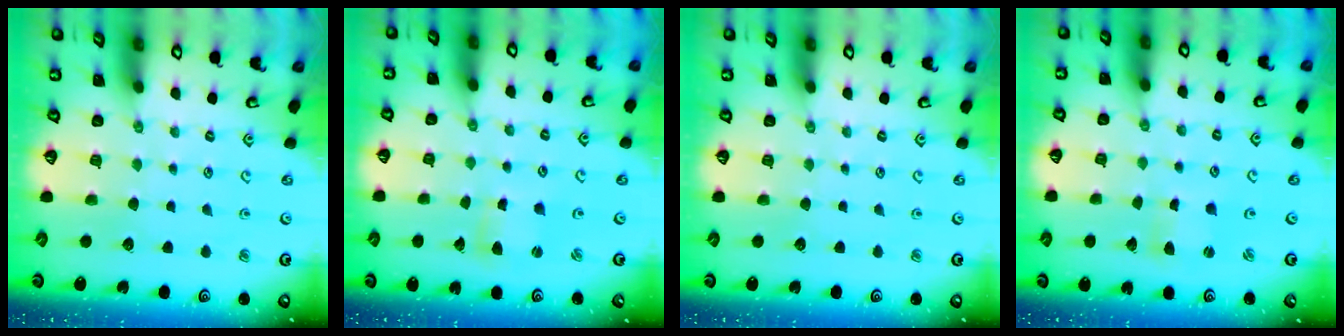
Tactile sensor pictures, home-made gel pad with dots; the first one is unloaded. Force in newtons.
{"total": 3.1, "press": 3.1, "slide": 0.2}
{"total": 0.0}
{"total": 2.1, "press": 2.1, "slide": 0.3}